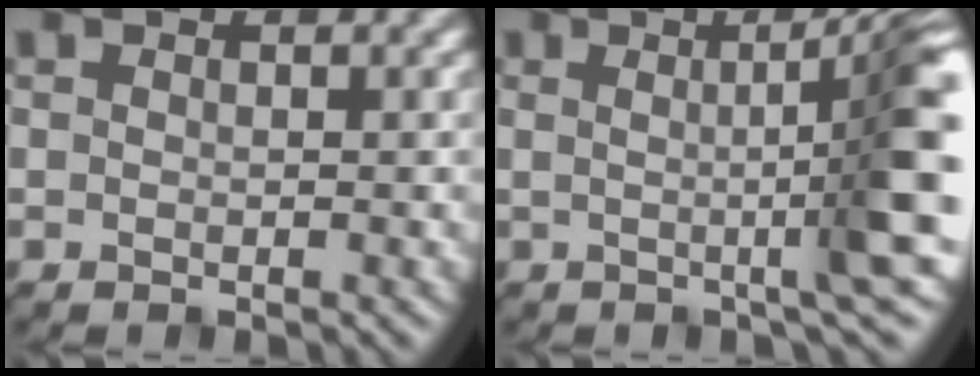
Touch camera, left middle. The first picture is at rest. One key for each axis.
{"total": 8.7, "fx": 0.5, "fy": 1.5, "fz": 8.5, "tx": -0.095, "ty": 0.012, "tz": 0.006}